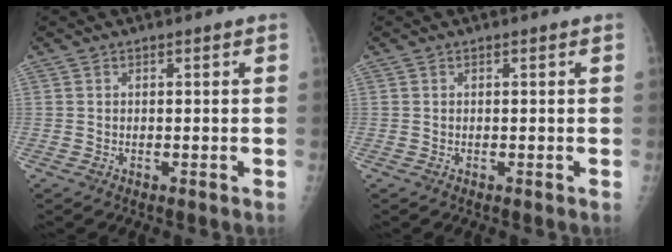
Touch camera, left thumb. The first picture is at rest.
{"total": 0.0}